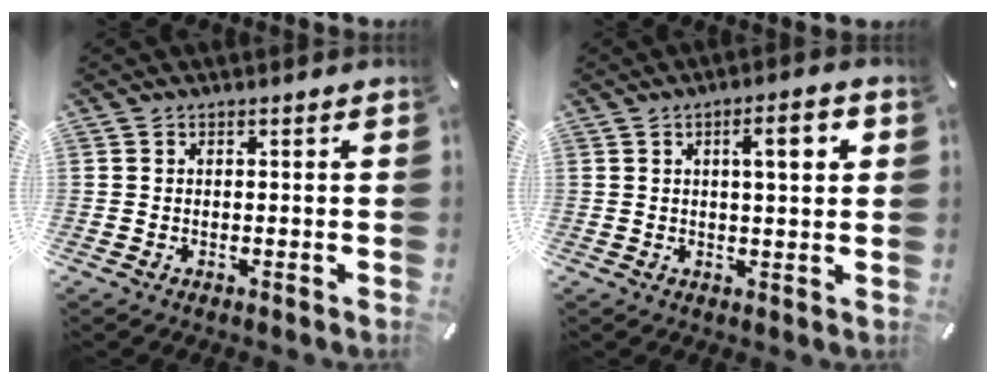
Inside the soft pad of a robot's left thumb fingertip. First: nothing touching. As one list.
[{"total": 7.2, "force": [2.3, 1.8, 6.6], "torque": [-0.102, -0.006, 0.028]}]